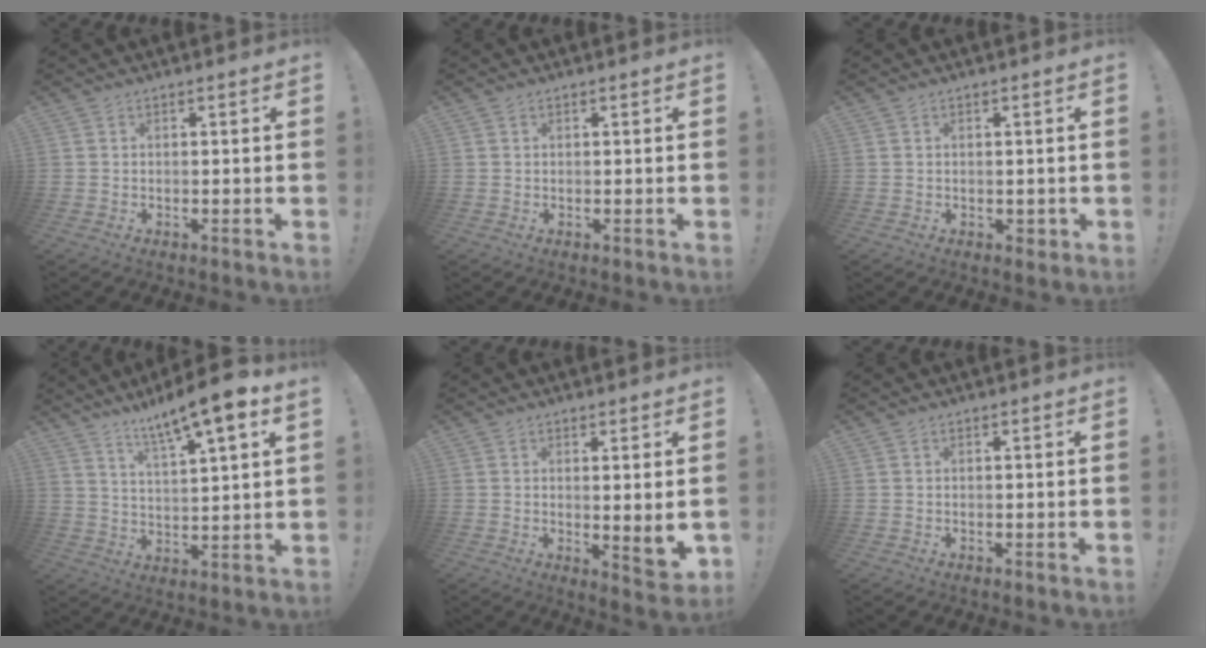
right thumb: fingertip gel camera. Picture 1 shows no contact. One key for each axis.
{"total": 0.5, "fx": 0.3, "fy": 0.4, "fz": 0.1, "tx": 0.004, "ty": 0.000, "tz": 0.004}
{"total": 1.7, "fx": 0.2, "fy": 1.5, "fz": 0.8, "tx": -0.001, "ty": -0.001, "tz": 0.003}
{"total": 11.5, "fx": 8.4, "fy": 1.0, "fz": 7.8, "tx": -0.127, "ty": -0.055, "tz": 0.135}
{"total": 4.8, "fx": 1.4, "fy": 0.7, "fz": 4.5, "tx": -0.051, "ty": -0.020, "tz": 0.025}
{"total": 0.0}